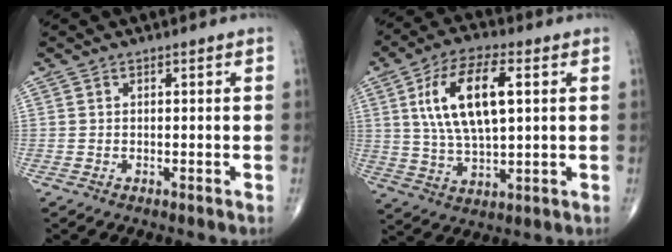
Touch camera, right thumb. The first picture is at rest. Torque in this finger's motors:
{"motor_torque": [-0.10, 0.46, 0.67, 0.18, 0.19]}